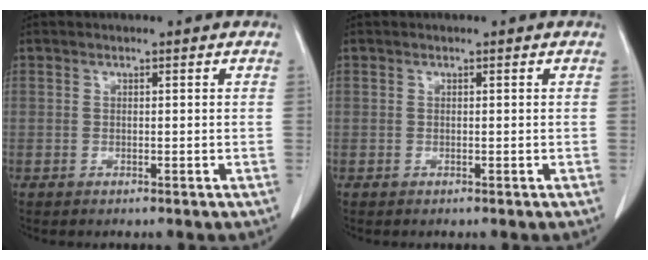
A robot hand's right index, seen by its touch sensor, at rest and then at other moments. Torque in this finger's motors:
{"motor_torque": [0.00, 0.00, 0.03, 0.00]}